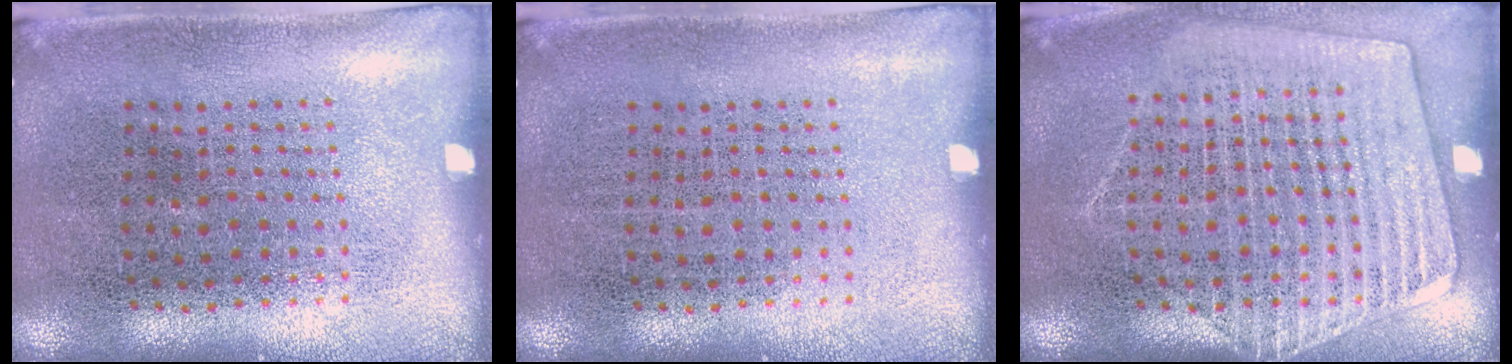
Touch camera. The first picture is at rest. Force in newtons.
{"total": 0.0}
{"total": 1.6, "press": 1.5, "slide": 0.5}